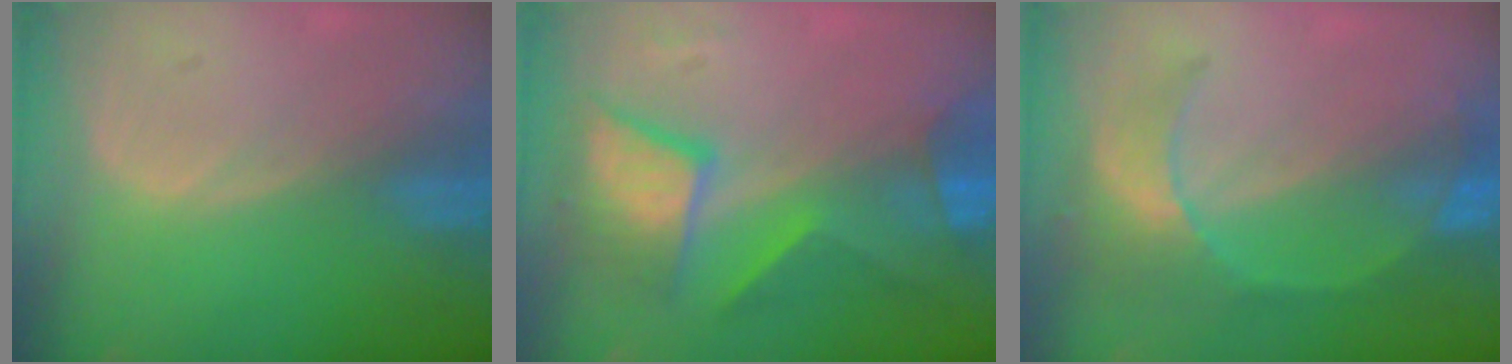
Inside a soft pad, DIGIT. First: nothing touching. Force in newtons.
{"total": 9.2, "press": 9.2, "slide": 0.6}
{"total": 8.0, "press": 7.0, "slide": 3.8}